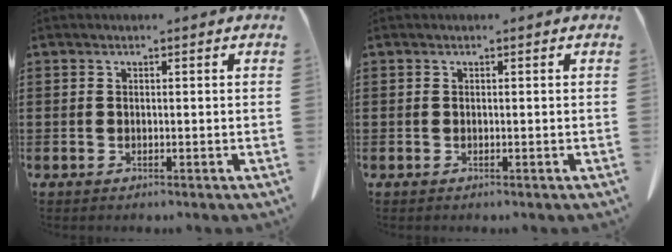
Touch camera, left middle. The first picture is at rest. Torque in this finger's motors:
{"motor_torque": [-1.05, -1.08, 0.01, -0.01]}